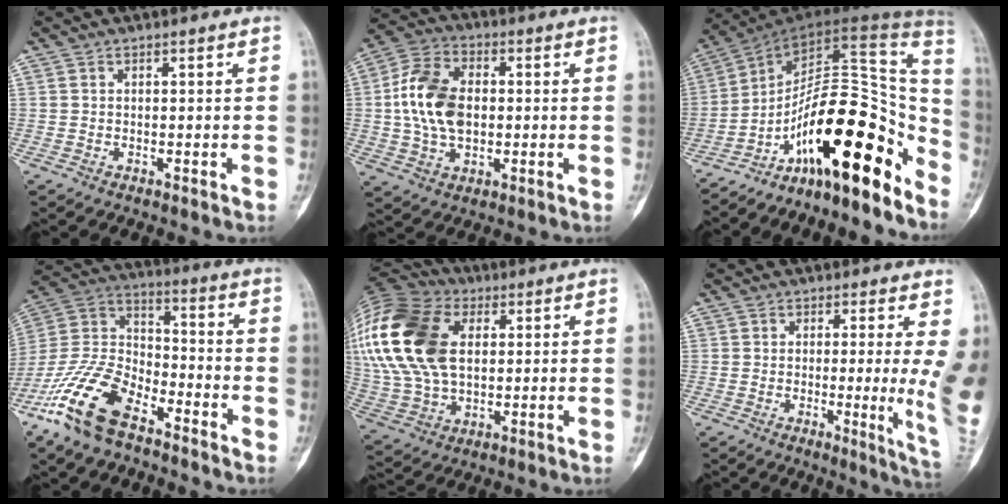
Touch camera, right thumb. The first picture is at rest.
{"total": 13.3, "force": [0.4, 8.7, 10.1], "torque": [-0.186, 0.015, 0.005]}
{"total": 20.3, "force": [-12.6, 7.1, 14.3], "torque": [-0.171, 0.136, -0.202]}
{"total": 17.6, "force": [-11.1, 8.2, 10.9], "torque": [-0.225, 0.056, -0.219]}
{"total": 28.3, "force": [7.0, 18.4, 20.4], "torque": [-0.477, 0.028, 0.136]}
{"total": 8.8, "force": [0.9, 0.4, 8.7], "torque": [-0.105, -0.019, 0.011]}